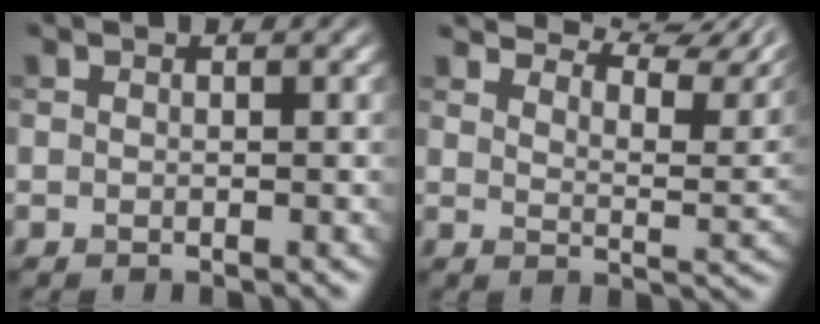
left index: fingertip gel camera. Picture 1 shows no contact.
{"total": 10.2, "force": [8.9, 2.2, 4.4], "torque": [-0.064, 0.012, 0.115]}